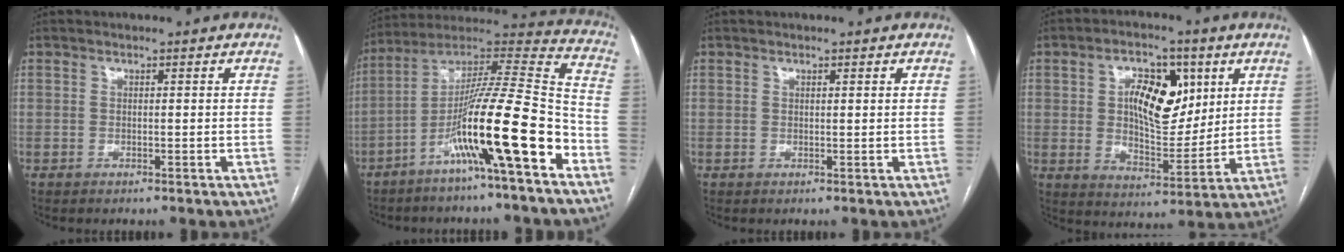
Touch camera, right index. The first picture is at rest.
{"total": 18.8, "force": [-8.5, 0.3, 16.8], "torque": [-0.290, 0.001, -0.151]}
{"total": 0.5, "force": [0.4, 0.0, 0.4], "torque": [-0.008, 0.001, 0.006]}
{"total": 12.3, "force": [3.8, 6.5, 9.8], "torque": [-0.162, 0.015, 0.069]}